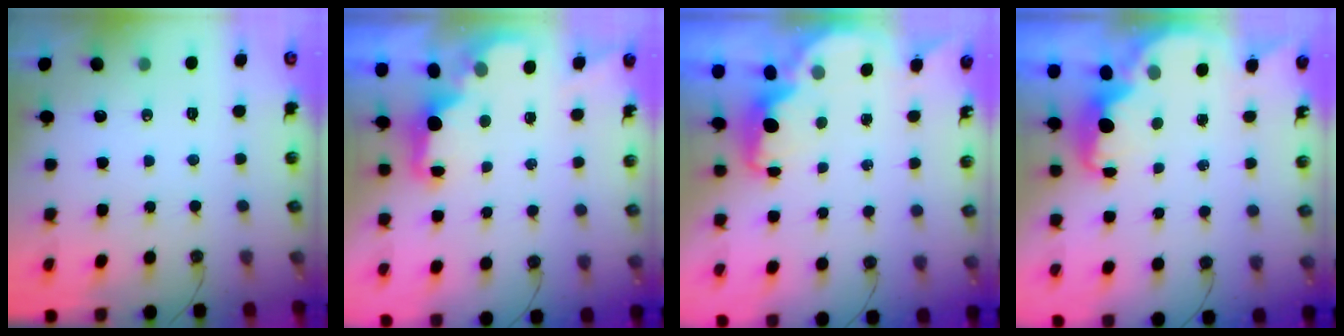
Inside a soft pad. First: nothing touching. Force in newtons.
{"total": 2.4, "press": 2.2, "slide": 0.8}
{"total": 1.6, "press": 1.5, "slide": 0.6}
{"total": 2.7, "press": 2.6, "slide": 0.6}